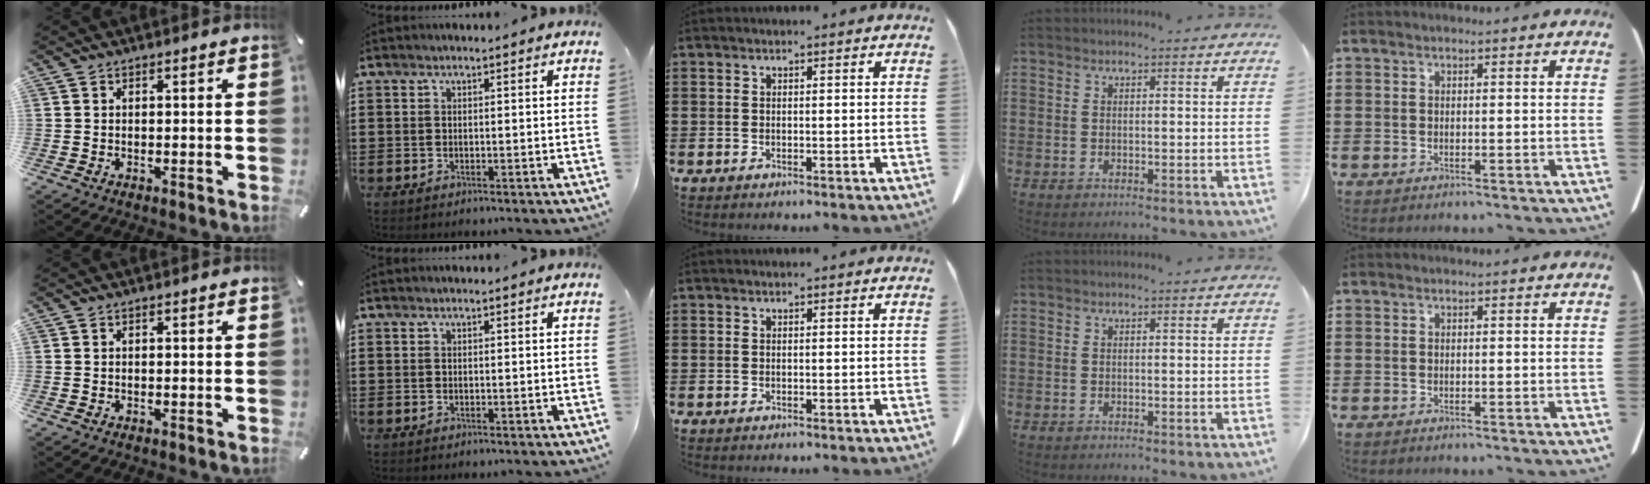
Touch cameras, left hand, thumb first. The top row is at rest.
{}